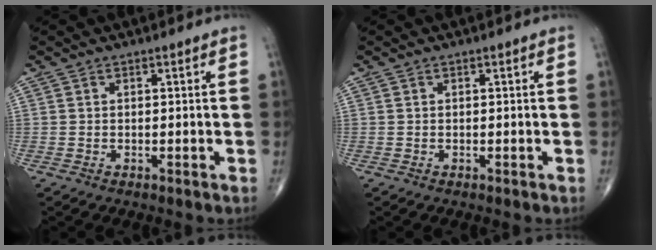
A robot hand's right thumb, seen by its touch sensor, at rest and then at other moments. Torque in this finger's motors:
{"motor_torque": [-0.04, 0.18, -0.17, -0.08, 0.01]}